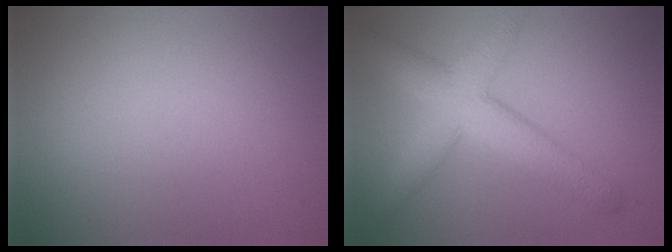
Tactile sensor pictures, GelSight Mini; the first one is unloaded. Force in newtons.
{"total": 5.7, "press": 5.7, "slide": 0.1}